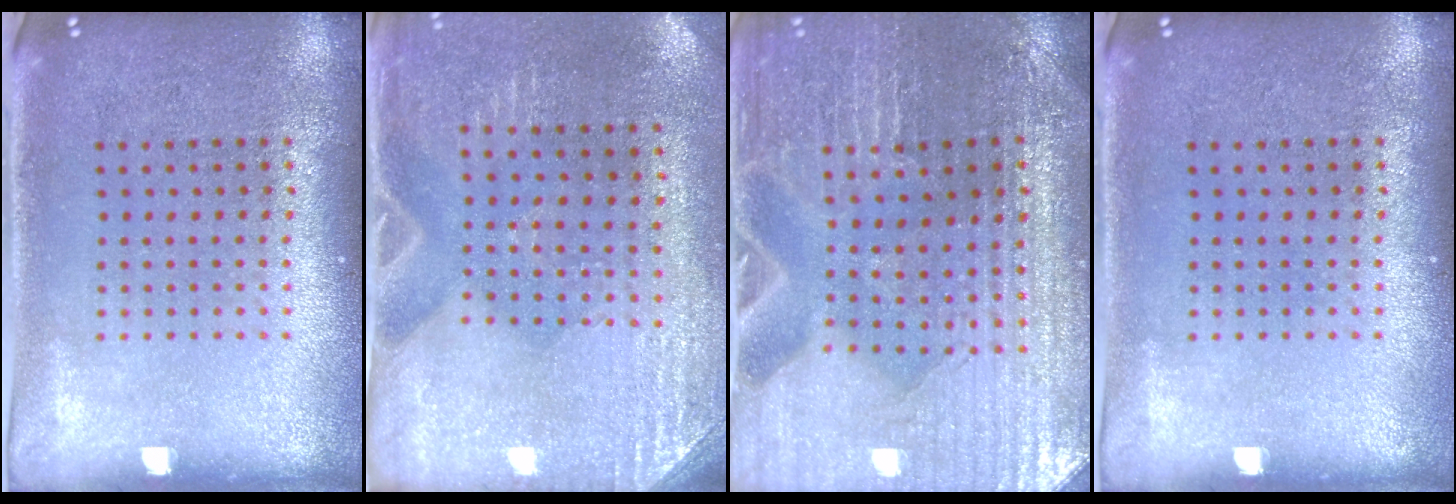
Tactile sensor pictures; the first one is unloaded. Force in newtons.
{"total": 2.8, "press": 2.6, "slide": 1.2}
{"total": 2.5, "press": 2.4, "slide": 0.4}
{"total": 0.0}